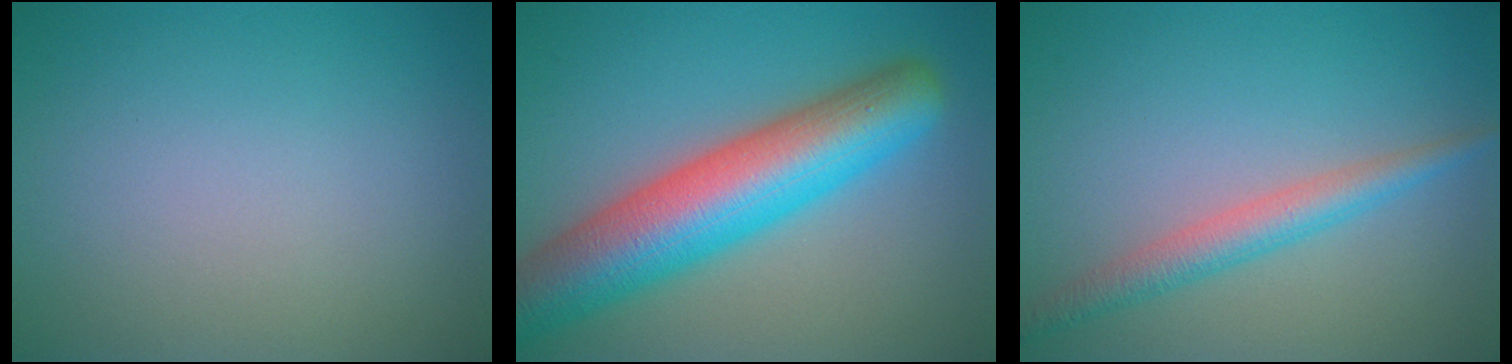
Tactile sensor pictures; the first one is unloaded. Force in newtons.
{"total": 10.6, "press": 10.6, "slide": 0.4}
{"total": 2.9, "press": 2.9, "slide": 0.1}